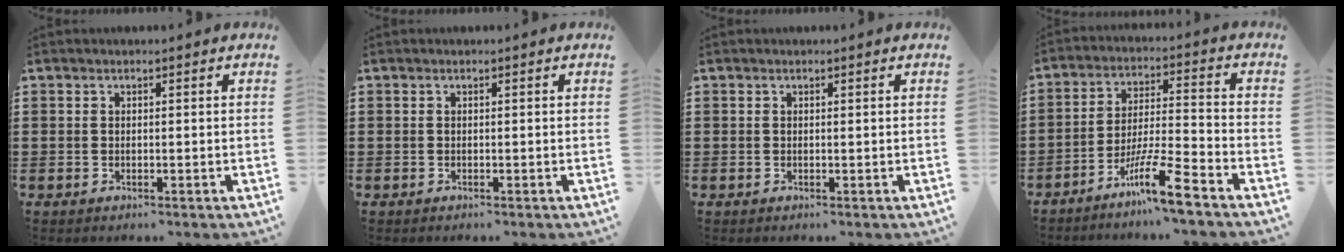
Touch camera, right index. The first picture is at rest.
{"total": 0.0}
{"total": 0.0}
{"total": 9.7, "force": [-6.9, 0.5, 6.8], "torque": [-0.128, 0.002, -0.132]}